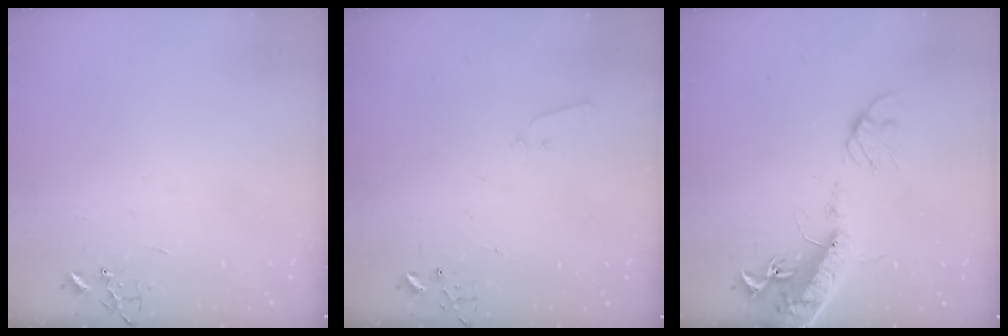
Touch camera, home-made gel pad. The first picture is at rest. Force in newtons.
{"total": 3.3, "press": 3.3, "slide": 0.4}
{"total": 17.2, "press": 16.7, "slide": 3.9}